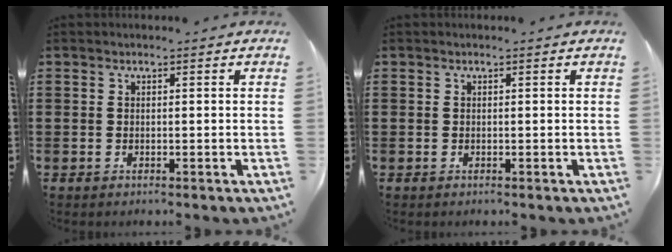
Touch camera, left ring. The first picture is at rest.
{"total": 0.0}